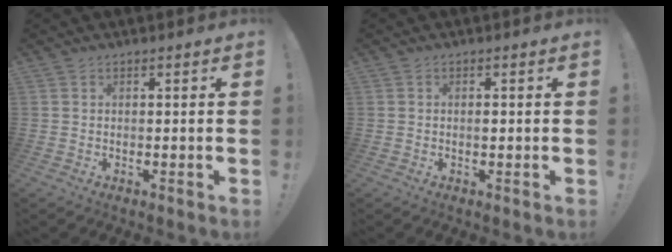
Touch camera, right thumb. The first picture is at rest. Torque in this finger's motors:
{"motor_torque": [0.13, 0.14, 0.12, -0.14, 0.00]}